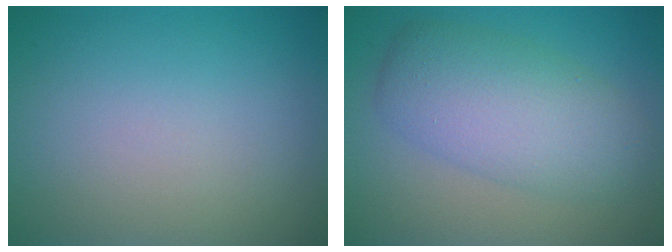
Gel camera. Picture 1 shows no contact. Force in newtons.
{"total": 6.3, "press": 6.3, "slide": 0.2}